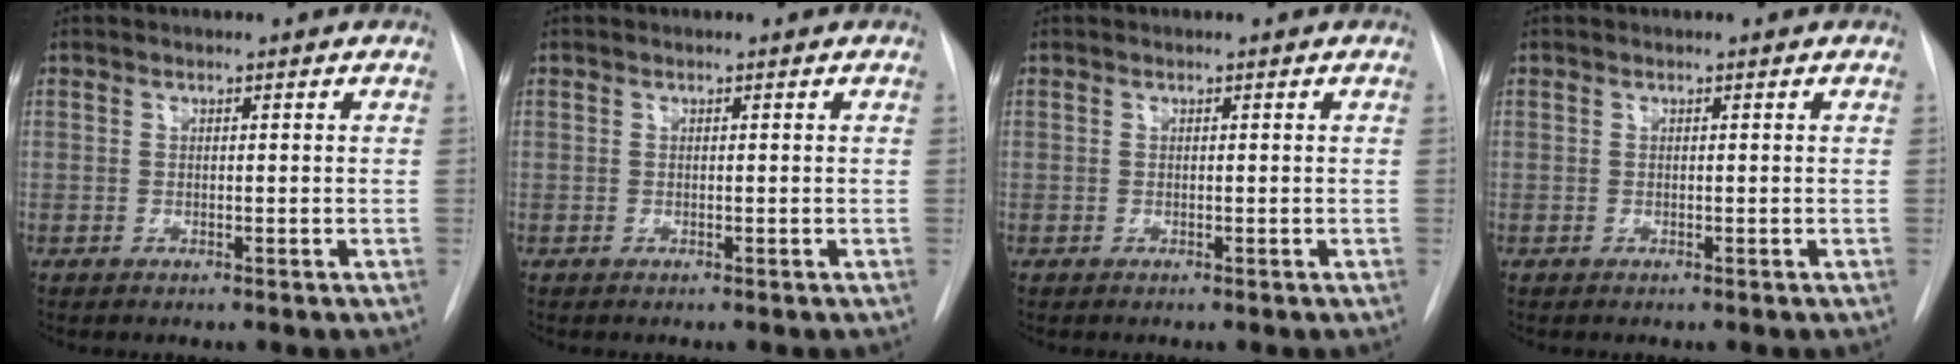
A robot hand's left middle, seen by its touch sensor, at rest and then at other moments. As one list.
[{"total": 0.0}, {"total": 0.0}, {"total": 0.0}]